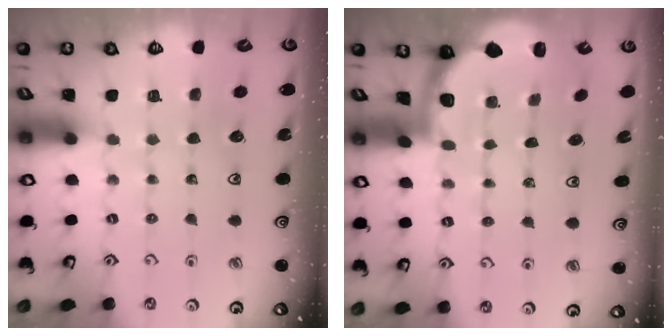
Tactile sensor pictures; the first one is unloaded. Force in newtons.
{"total": 1.7, "press": 1.7, "slide": 0.3}